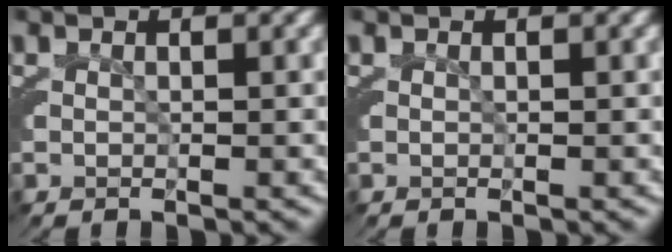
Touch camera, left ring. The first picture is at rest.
{"total": 0.0}